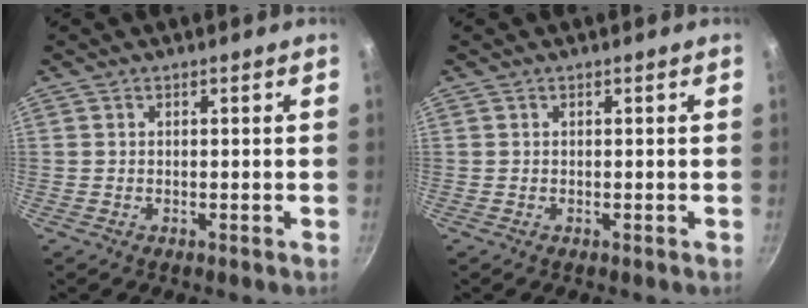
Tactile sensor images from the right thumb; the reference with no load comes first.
{"total": 0.0}